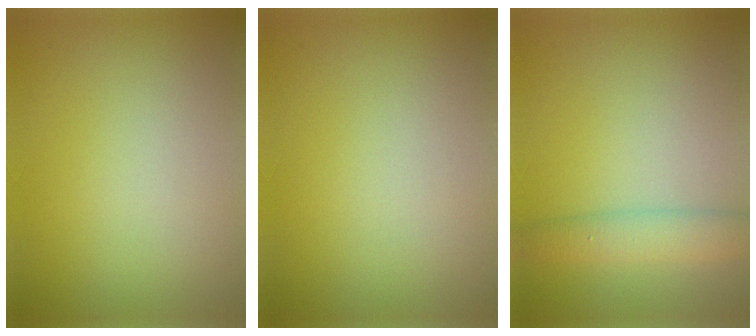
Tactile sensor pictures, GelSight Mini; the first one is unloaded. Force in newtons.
{"total": 0.0}
{"total": 3.0, "press": 3.0, "slide": 0.2}